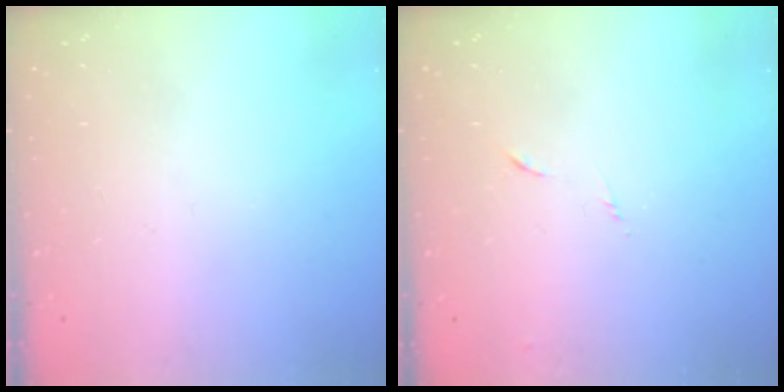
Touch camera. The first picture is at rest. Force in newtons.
{"total": 5.9, "press": 5.9, "slide": 0.6}